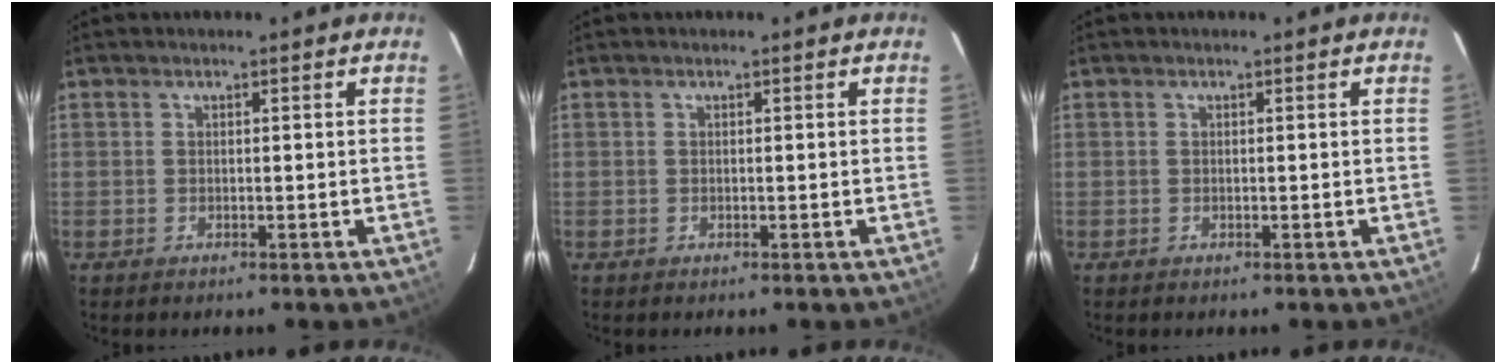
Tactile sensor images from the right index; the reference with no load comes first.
{"total": 0.0}
{"total": 0.0}